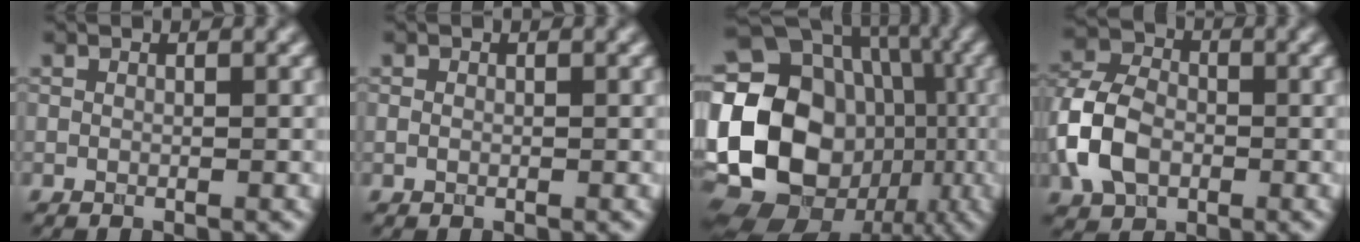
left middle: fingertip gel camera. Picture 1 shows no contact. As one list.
[{"total": 0.5, "force": [0.0, 0.4, 0.3], "torque": [-0.004, -0.002, -0.001]}, {"total": 24.4, "force": [-2.5, 21.1, 12.0], "torque": [-0.235, 0.008, -0.083]}, {"total": 6.7, "force": [-1.7, 4.8, 4.3], "torque": [-0.096, 0.007, -0.046]}]